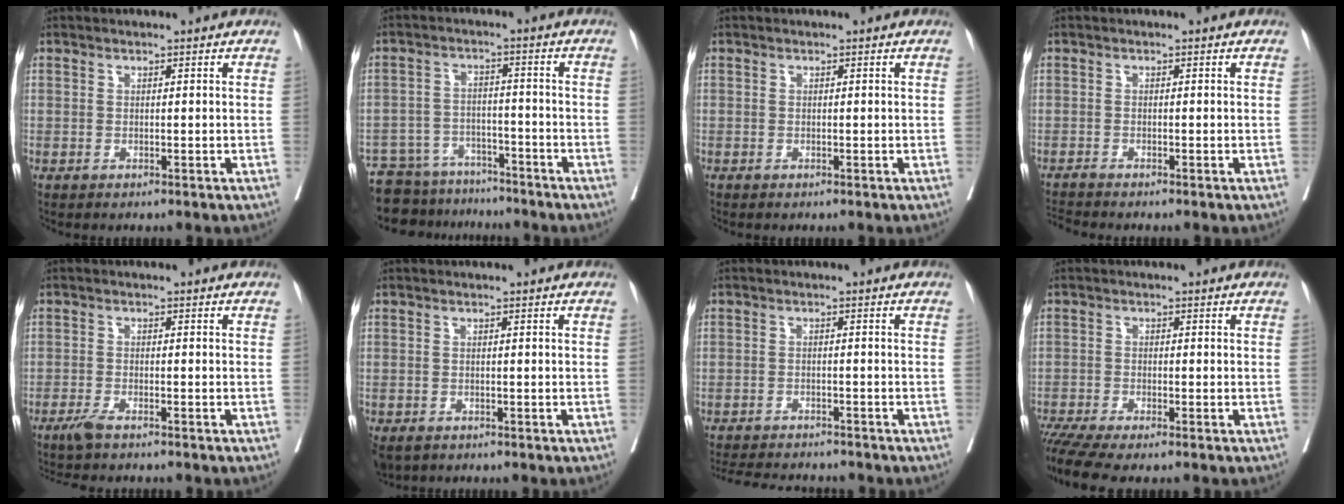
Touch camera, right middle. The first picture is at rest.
{"total": 9.8, "force": [-9.0, 3.9, 0.1], "torque": [-0.001, 0.024, -0.136]}
{"total": 0.6, "force": [-0.1, 0.6, -0.1], "torque": [0.007, 0.006, -0.005]}
{"total": 1.9, "force": [-1.8, -0.5, 0.2], "torque": [-0.002, -0.008, -0.036]}
{"total": 3.0, "force": [-2.5, 0.4, 1.7], "torque": [-0.031, -0.005, -0.042]}
{"total": 4.1, "force": [-2.7, 2.6, 1.5], "torque": [-0.024, -0.005, -0.042]}
{"total": 8.8, "force": [-8.4, 1.6, 2.2], "torque": [-0.037, 0.000, -0.117]}
{"total": 6.3, "force": [-5.2, 0.2, 3.5], "torque": [-0.059, -0.015, -0.091]}